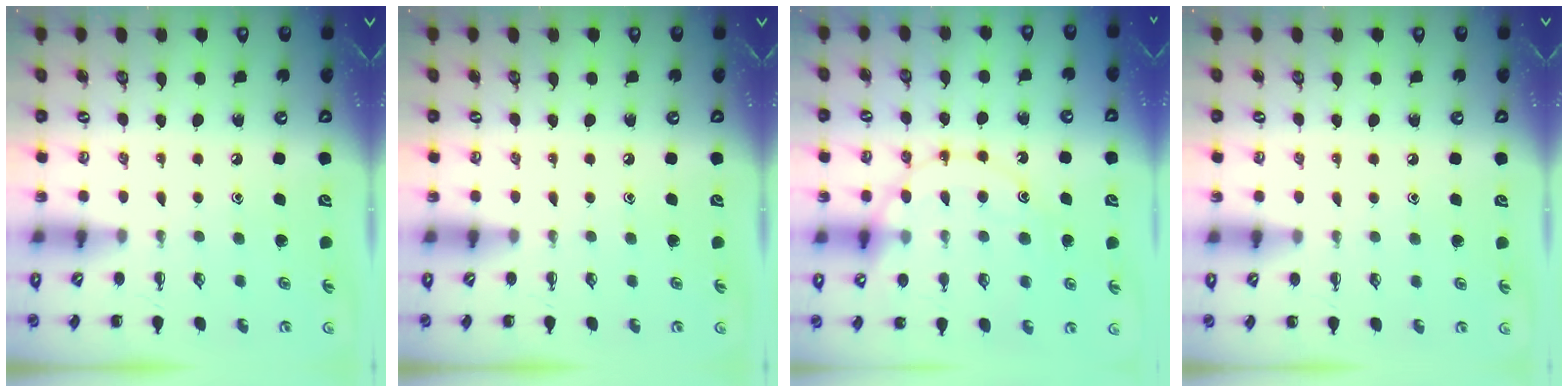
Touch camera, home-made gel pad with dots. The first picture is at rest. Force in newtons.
{"total": 0.0}
{"total": 14.8, "press": 14.8, "slide": 1.4}
{"total": 3.0, "press": 2.8, "slide": 1.1}